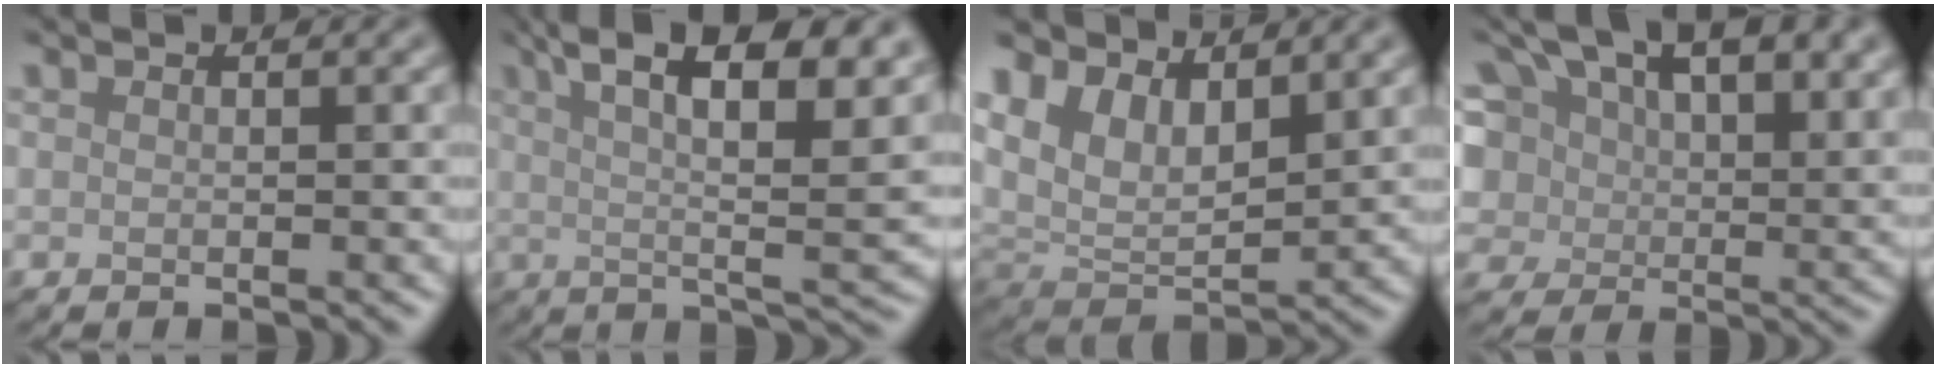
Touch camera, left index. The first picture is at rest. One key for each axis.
{"total": 14.4, "fx": 6.6, "fy": 4.4, "fz": 12.0, "tx": -0.157, "ty": 0.020, "tz": 0.088}
{"total": 7.4, "fx": 3.3, "fy": 4.8, "fz": 4.6, "tx": -0.092, "ty": -0.018, "tz": 0.065}
{"total": 16.7, "fx": 8.9, "fy": 8.4, "fz": 11.4, "tx": -0.197, "ty": 0.044, "tz": 0.115}